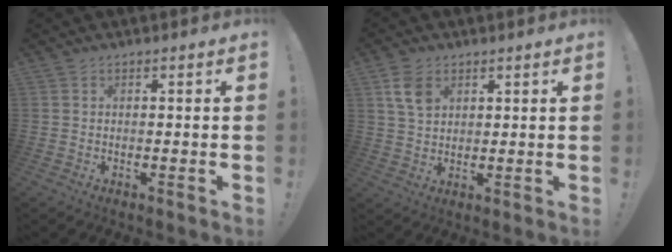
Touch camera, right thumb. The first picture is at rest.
{"total": 6.7, "force": [3.0, 4.6, 3.8], "torque": [-0.064, -0.005, 0.060]}